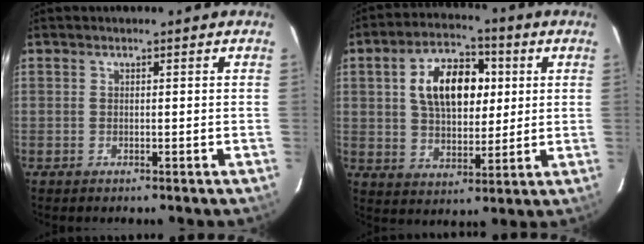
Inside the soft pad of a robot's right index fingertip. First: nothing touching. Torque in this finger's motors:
{"motor_torque": [0.51, 0.12, 0.36, 0.14]}